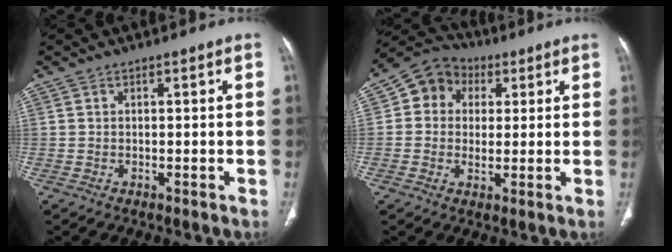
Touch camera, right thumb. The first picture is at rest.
{"total": 10.1, "force": [2.6, 8.5, 4.9], "torque": [-0.054, 0.006, 0.032]}